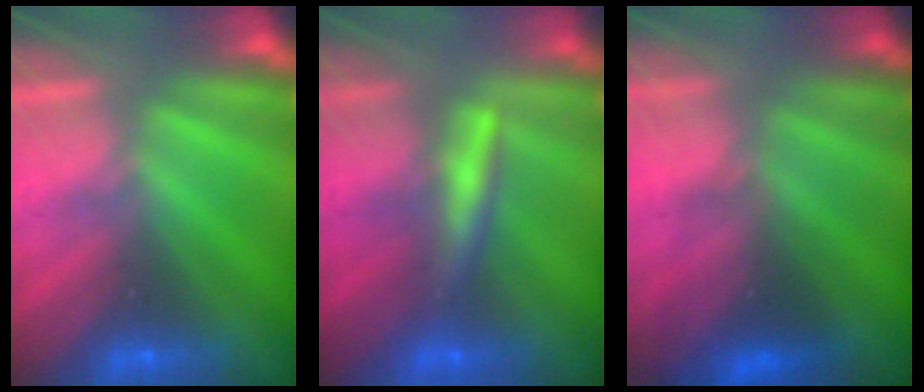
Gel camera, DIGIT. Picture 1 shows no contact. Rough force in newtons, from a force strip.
{"total": 2.6}
{"total": 2.1}